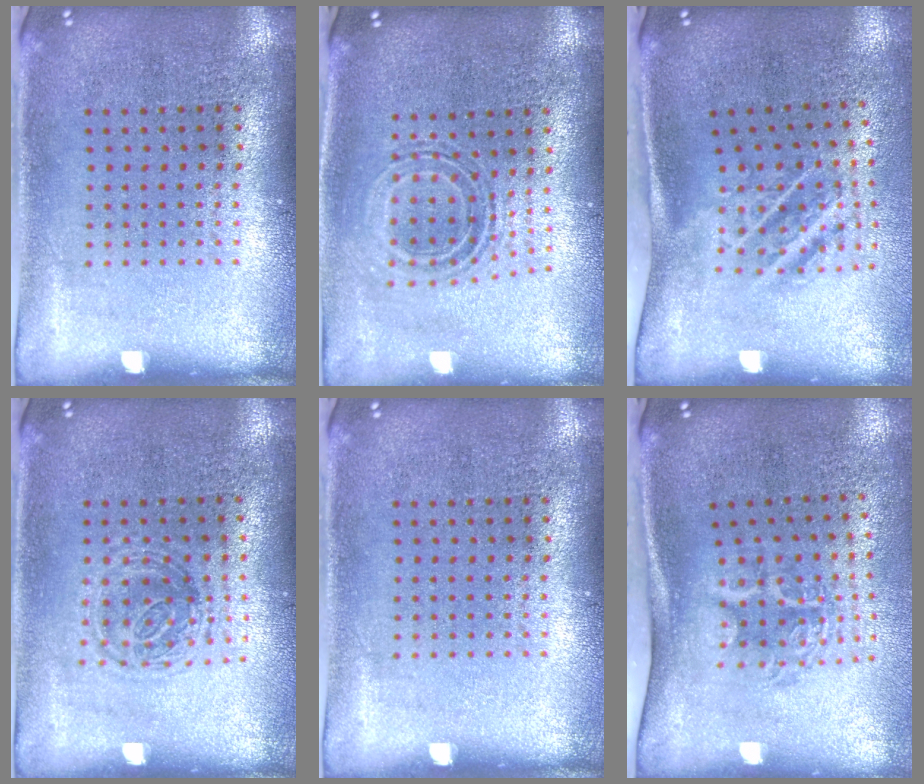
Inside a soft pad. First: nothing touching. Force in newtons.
{"total": 0.7, "press": 0.7, "slide": 0.1}
{"total": 1.9, "press": 1.2, "slide": 1.5}
{"total": 1.2, "press": 1.0, "slide": 0.6}
{"total": 0.0}
{"total": 1.9, "press": 1.3, "slide": 1.4}